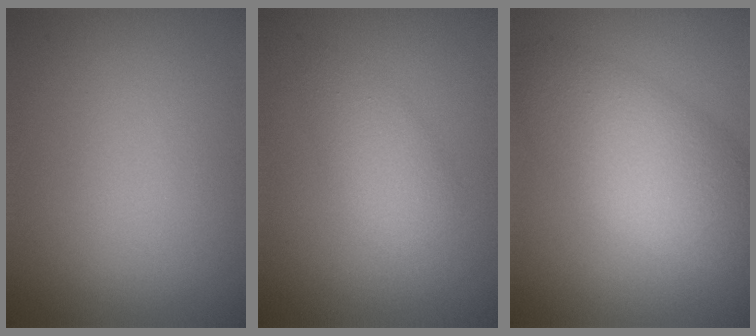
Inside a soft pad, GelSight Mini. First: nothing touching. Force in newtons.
{"total": 2.7, "press": 2.7, "slide": 0.1}
{"total": 7.1, "press": 7.1, "slide": 0.4}